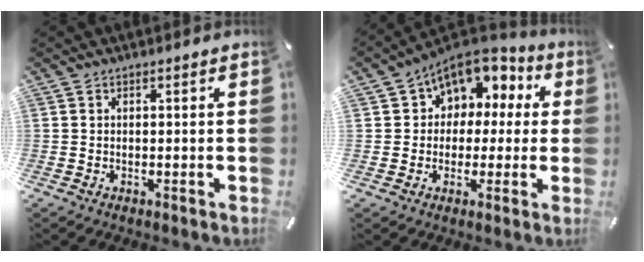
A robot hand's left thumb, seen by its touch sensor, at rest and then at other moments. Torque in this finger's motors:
{"motor_torque": [2.01, 2.55, 0.69, 0.07, 0.14]}